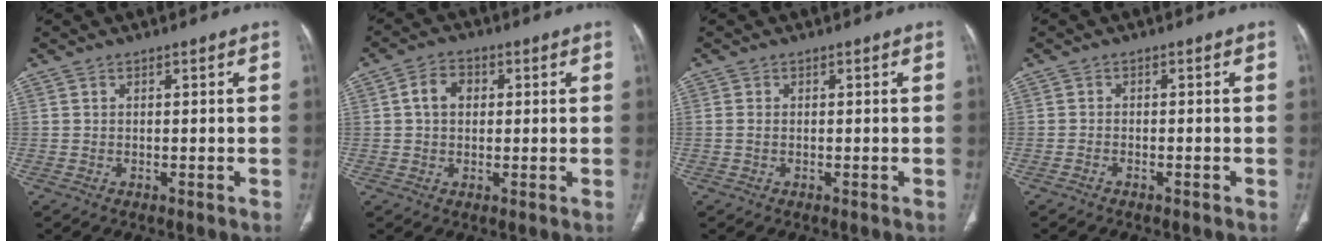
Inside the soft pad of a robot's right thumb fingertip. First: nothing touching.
{"total": 5.0, "force": [0.9, 3.7, 3.3], "torque": [-0.046, 0.009, 0.011]}
{"total": 0.9, "force": [0.0, 0.6, 0.6], "torque": [-0.018, 0.001, 0.001]}
{"total": 1.1, "force": [-1.0, 0.3, 0.3], "torque": [-0.008, 0.008, -0.014]}